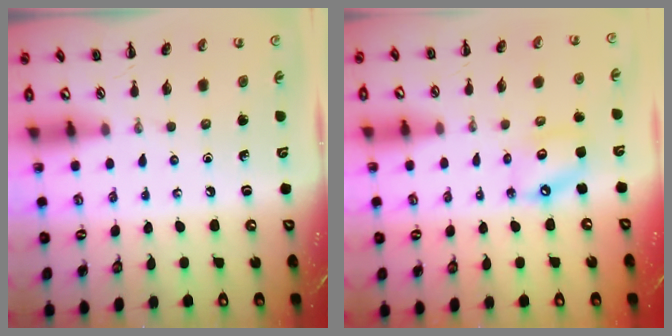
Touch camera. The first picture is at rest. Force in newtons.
{"total": 7.3, "press": 7.2, "slide": 1.4}